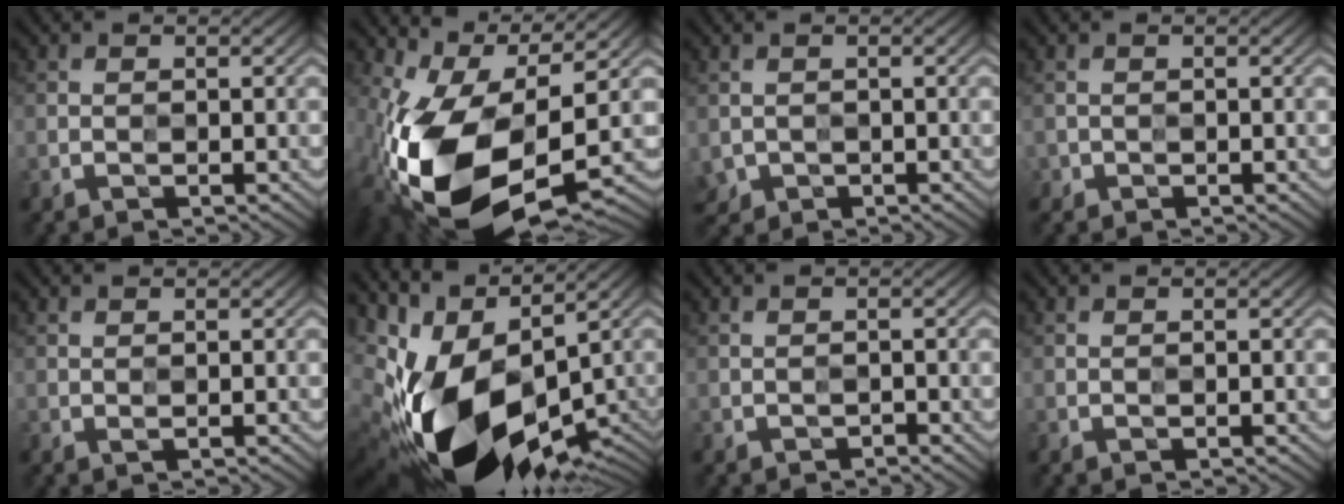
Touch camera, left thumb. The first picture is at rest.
{"total": 16.9, "force": [-3.9, 8.9, 13.9], "torque": [-0.297, -0.040, -0.054]}
{"total": 2.3, "force": [-0.8, 2.1, 0.7], "torque": [-0.031, -0.018, -0.013]}
{"total": 0.9, "force": [-0.5, 0.8, -0.2], "torque": [0.005, -0.005, -0.011]}
{"total": 0.8, "force": [0.6, -0.3, -0.4], "torque": [-0.001, -0.002, 0.010]}
{"total": 15.2, "force": [-1.2, 8.9, 12.2], "torque": [-0.239, -0.033, 0.013]}
{"total": 0.8, "force": [-0.5, 0.4, 0.5], "torque": [-0.007, 0.000, -0.008]}
{"total": 0.0}